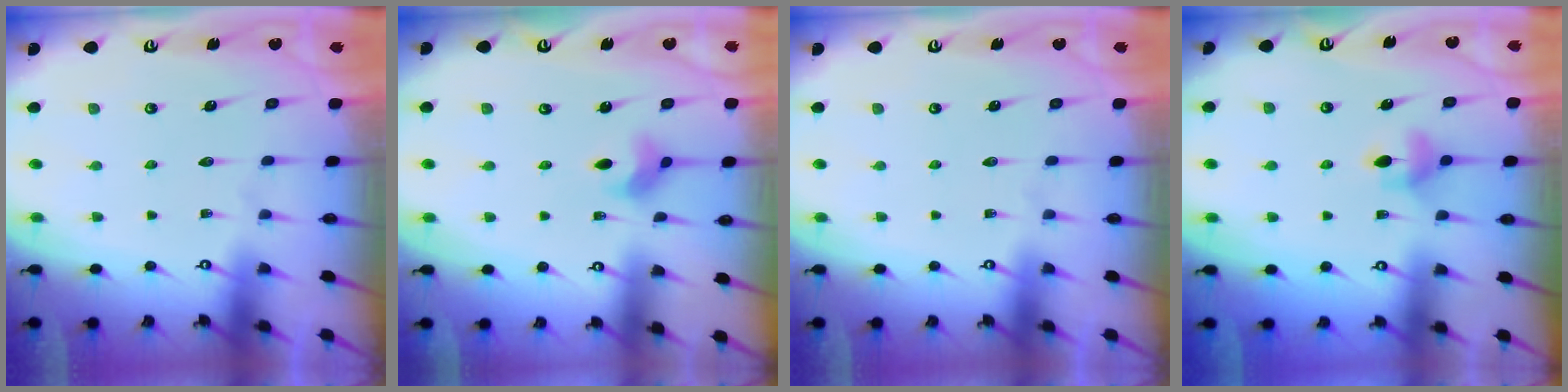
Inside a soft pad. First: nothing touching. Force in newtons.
{"total": 4.3, "press": 4.2, "slide": 0.7}
{"total": 0.0}
{"total": 6.6, "press": 6.5, "slide": 0.9}